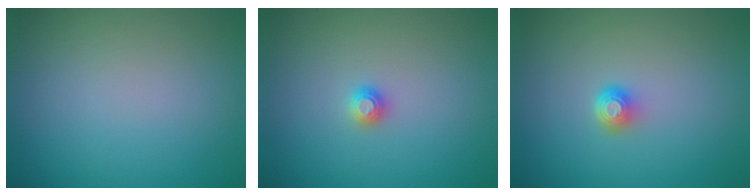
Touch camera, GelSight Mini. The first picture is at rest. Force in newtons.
{"total": 1.1, "press": 1.1, "slide": 0.1}
{"total": 1.6, "press": 1.2, "slide": 1.1}